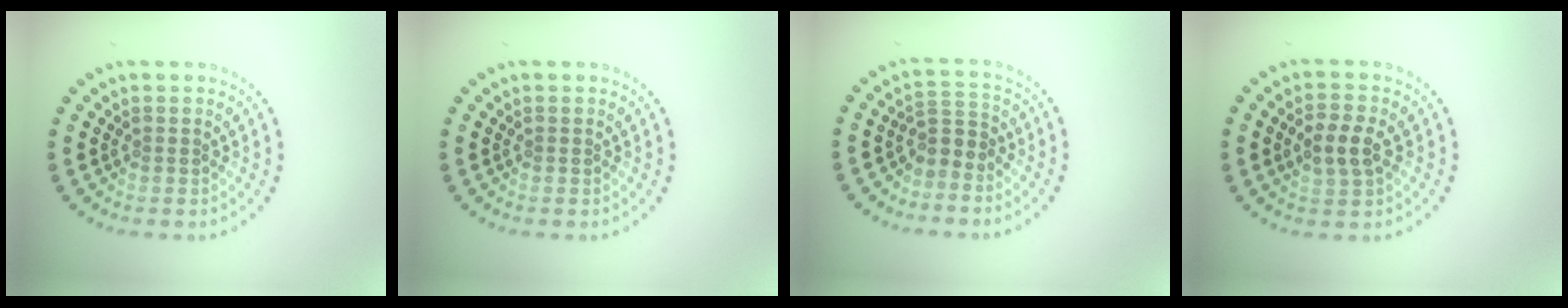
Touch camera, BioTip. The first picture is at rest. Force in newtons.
{"total": 0.0}
{"total": 2.1, "press": 1.4, "slide": 1.6}
{"total": 2.8, "press": 2.8, "slide": 0.3}